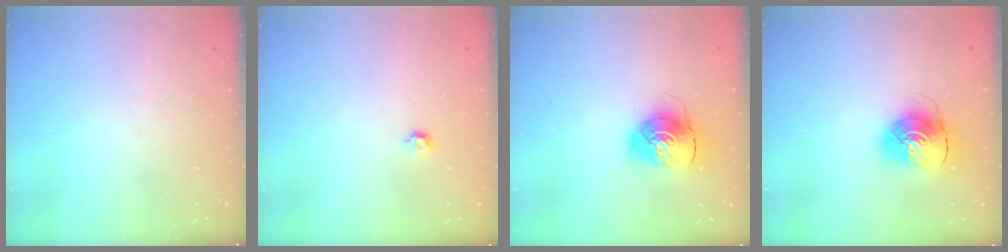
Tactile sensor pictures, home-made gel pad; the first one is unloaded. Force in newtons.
{"total": 4.6, "press": 4.5, "slide": 0.9}
{"total": 10.1, "press": 10.1, "slide": 0.7}
{"total": 10.1, "press": 10.1, "slide": 0.7}